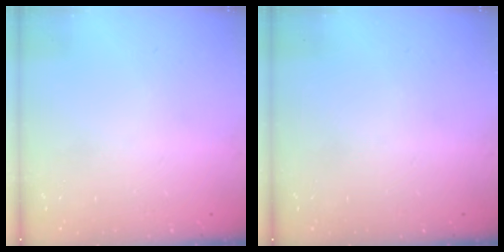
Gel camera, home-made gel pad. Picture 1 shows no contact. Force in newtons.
{"total": 0.0}